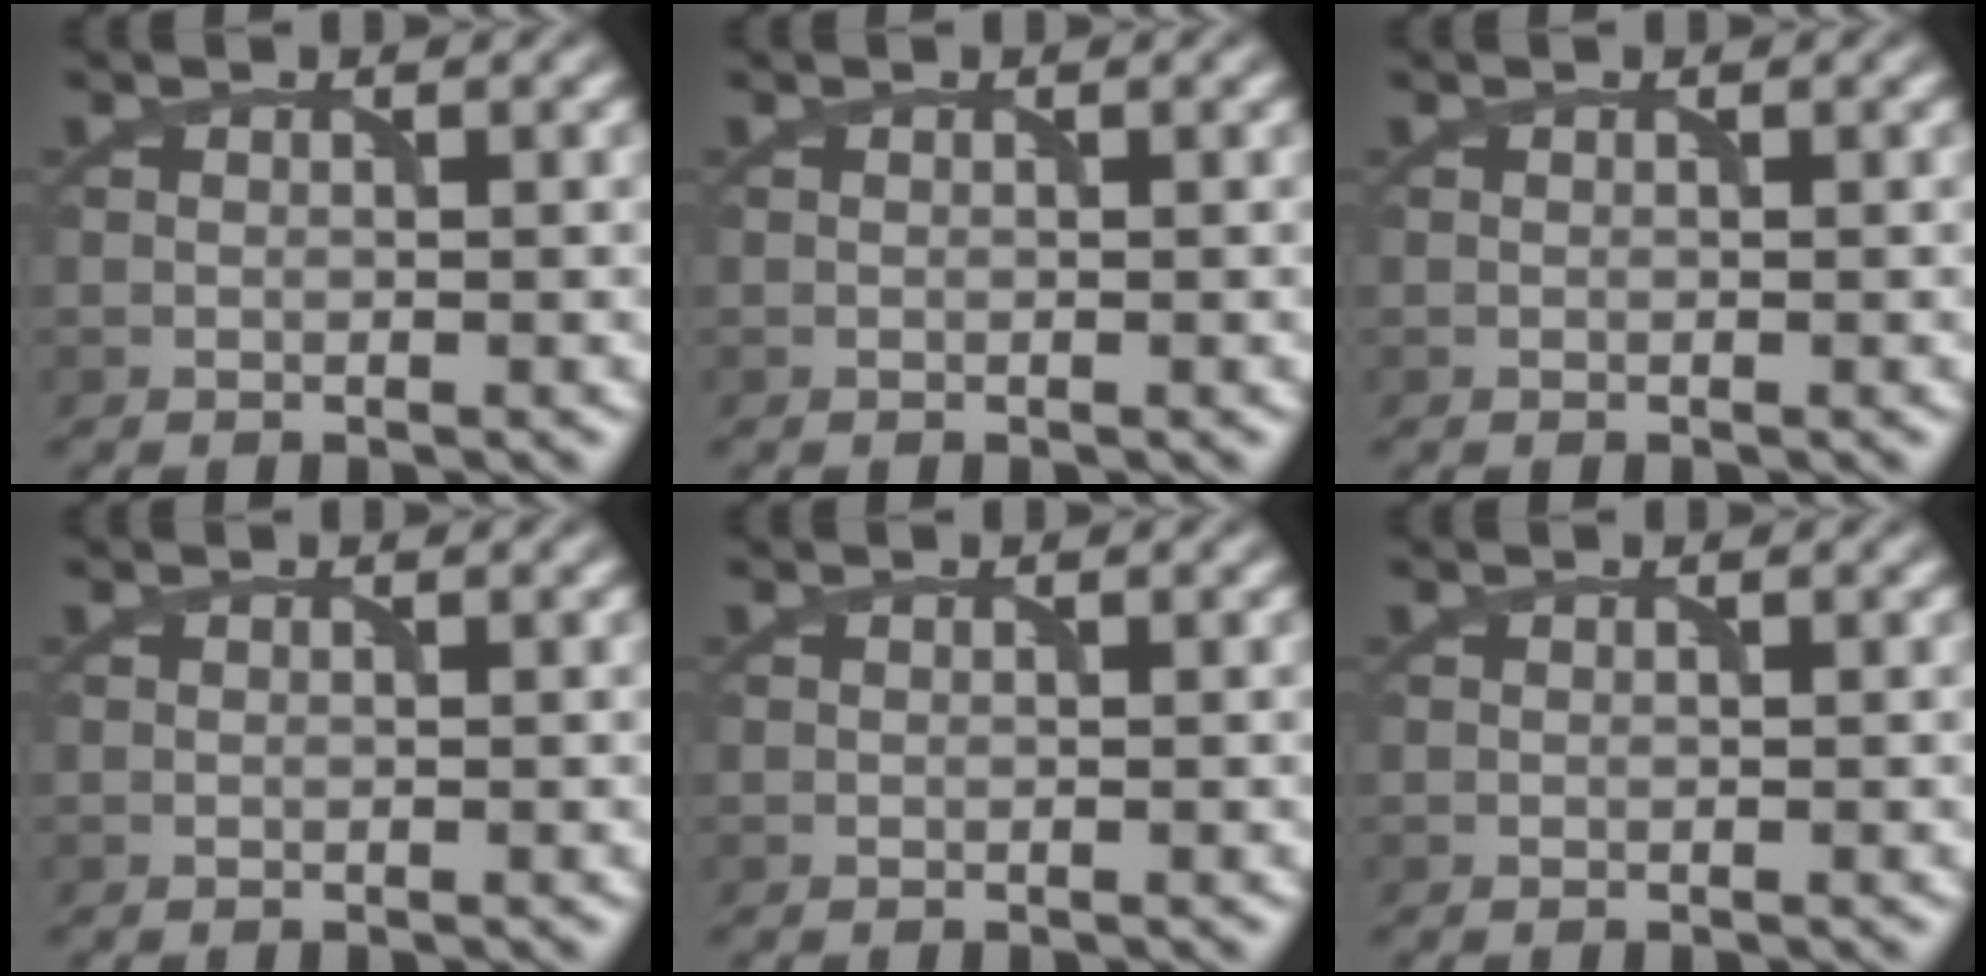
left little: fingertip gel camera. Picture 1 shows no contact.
{"total": 0.0}
{"total": 0.0}
{"total": 0.0}
{"total": 0.0}
{"total": 0.0}